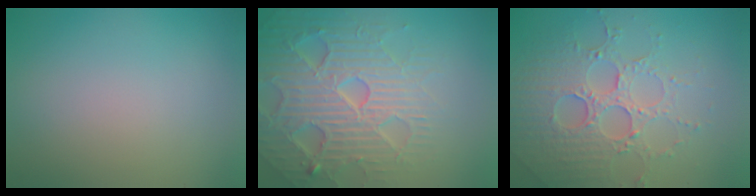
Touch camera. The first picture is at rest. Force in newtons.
{"total": 7.5, "press": 7.3, "slide": 1.5}
{"total": 6.0, "press": 5.0, "slide": 3.4}